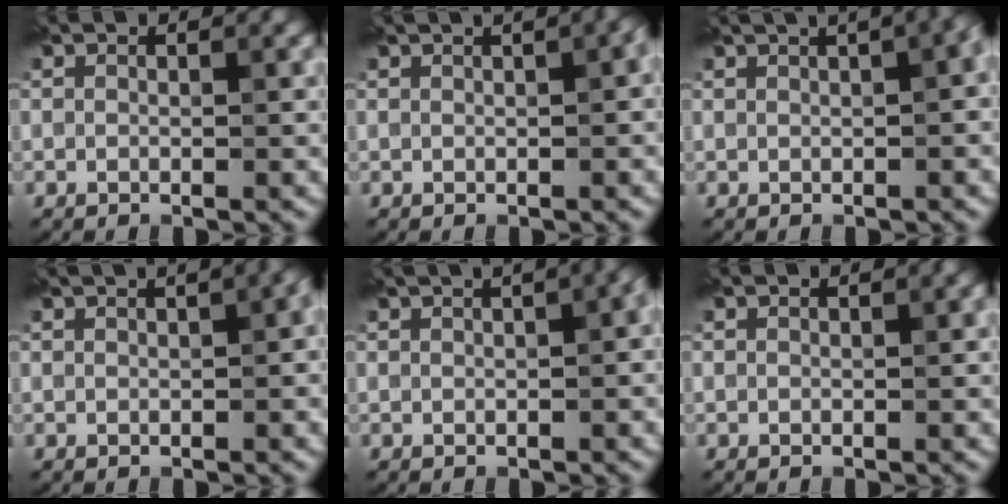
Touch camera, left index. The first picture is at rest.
{"total": 2.4, "force": [1.1, 0.6, 2.0], "torque": [-0.026, 0.010, 0.018]}
{"total": 8.8, "force": [3.7, 3.8, 7.0], "torque": [-0.070, 0.052, 0.036]}
{"total": 3.5, "force": [1.6, 1.1, 3.0], "torque": [-0.034, 0.016, 0.024]}
{"total": 5.2, "force": [2.1, 2.0, 4.4], "torque": [-0.039, 0.023, 0.026]}
{"total": 0.0}